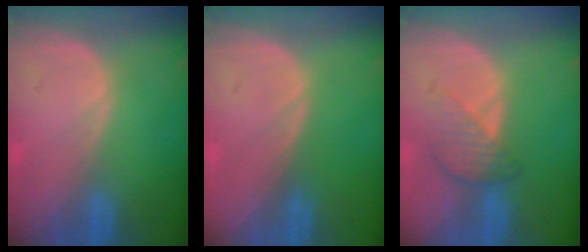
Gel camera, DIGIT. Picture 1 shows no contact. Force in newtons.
{"total": 0.0}
{"total": 4.3, "press": 3.8, "slide": 1.9}